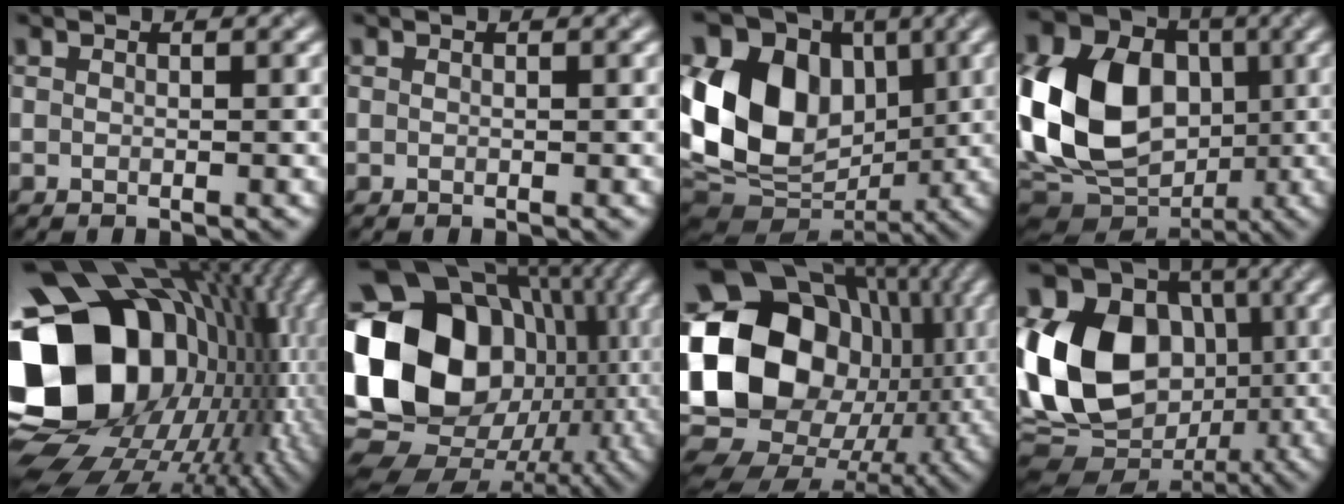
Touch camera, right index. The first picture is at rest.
{"total": 0.0}
{"total": 16.8, "force": [1.4, 13.1, 10.5], "torque": [-0.210, 0.023, 0.032]}
{"total": 15.6, "force": [-0.1, 11.9, 10.0], "torque": [-0.224, 0.004, -0.016]}
{"total": 21.2, "force": [-0.1, 16.0, 13.9], "torque": [-0.300, -0.025, 0.018]}
{"total": 20.8, "force": [1.2, 16.8, 12.2], "torque": [-0.230, 0.011, 0.023]}
{"total": 20.7, "force": [2.1, 16.3, 12.6], "torque": [-0.241, 0.007, 0.042]}
{"total": 16.9, "force": [-0.6, 13.5, 10.2], "torque": [-0.223, 0.013, -0.014]}